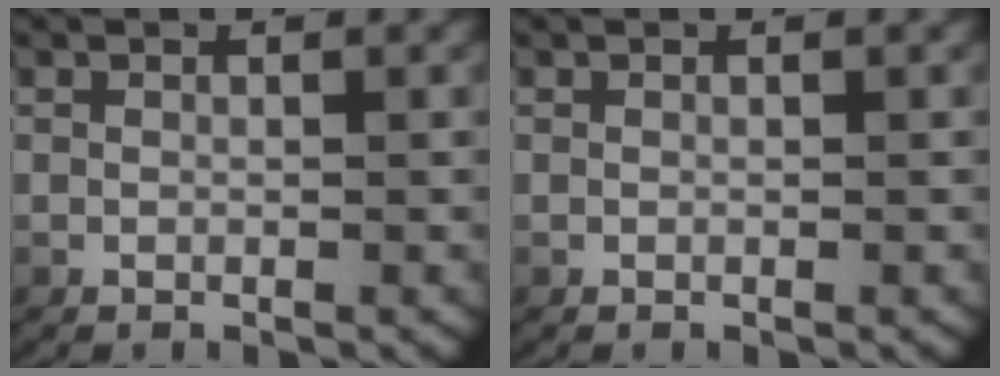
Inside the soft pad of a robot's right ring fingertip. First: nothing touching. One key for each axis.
{"total": 0.0}